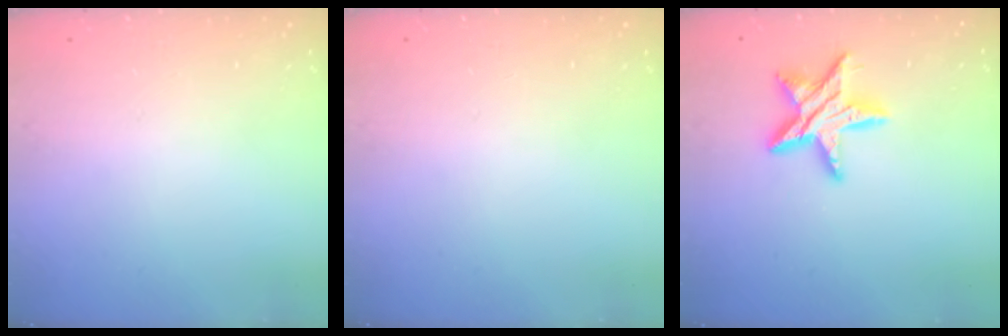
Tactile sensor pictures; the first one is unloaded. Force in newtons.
{"total": 0.0}
{"total": 12.7, "press": 12.6, "slide": 0.7}